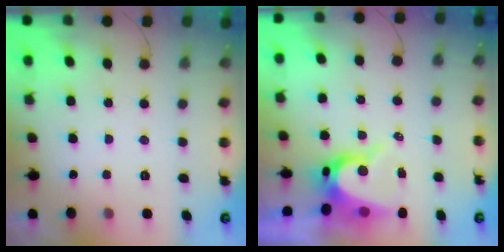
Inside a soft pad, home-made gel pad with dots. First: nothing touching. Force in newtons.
{"total": 8.0, "press": 7.9, "slide": 0.7}